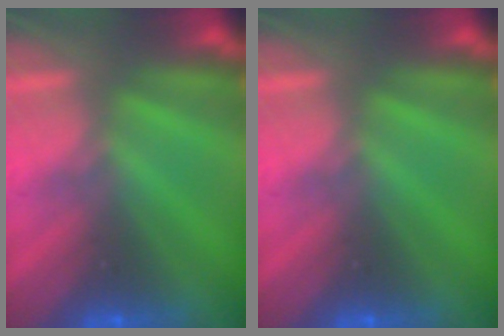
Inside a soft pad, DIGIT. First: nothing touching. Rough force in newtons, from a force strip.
{"total": 0.0}